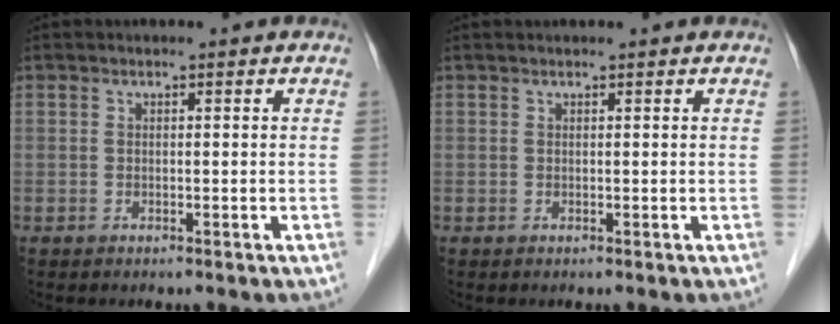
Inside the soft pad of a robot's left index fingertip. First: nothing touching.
{"total": 1.4, "force": [1.2, 0.1, 0.5], "torque": [-0.007, 0.021, 0.022]}